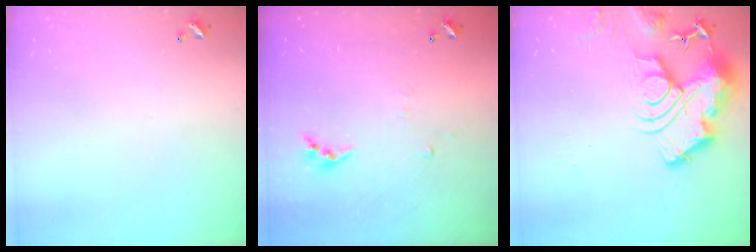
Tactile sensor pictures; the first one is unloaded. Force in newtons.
{"total": 4.2, "press": 4.2, "slide": 0.3}
{"total": 16.9, "press": 16.9, "slide": 1.6}